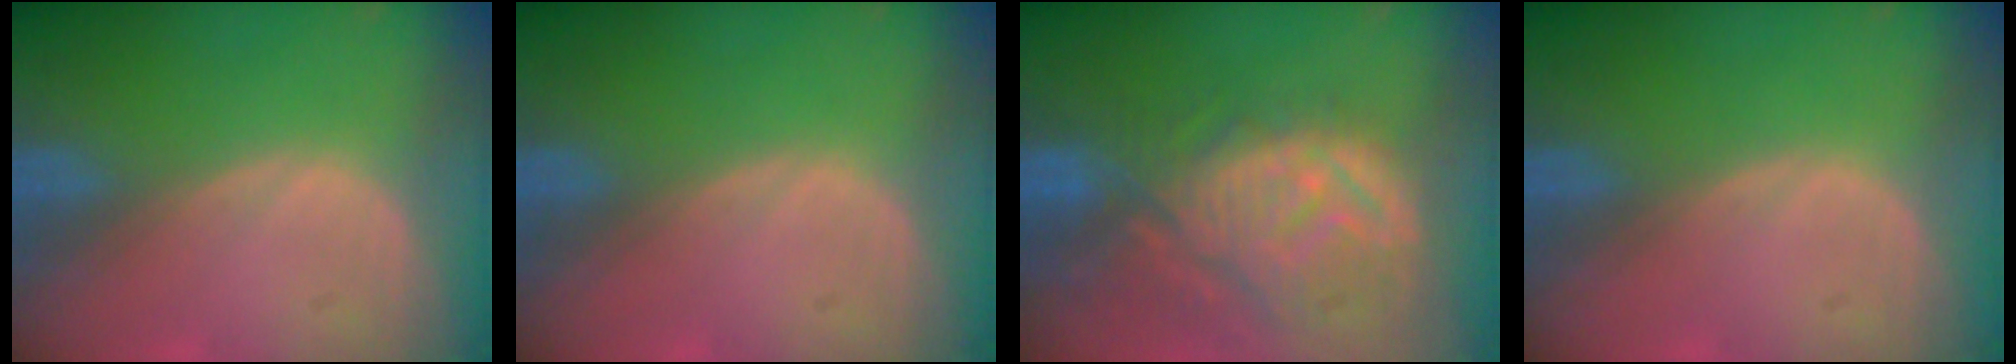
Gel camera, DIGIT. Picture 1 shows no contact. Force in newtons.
{"total": 0.0}
{"total": 12.2, "press": 11.0, "slide": 5.4}
{"total": 0.0}